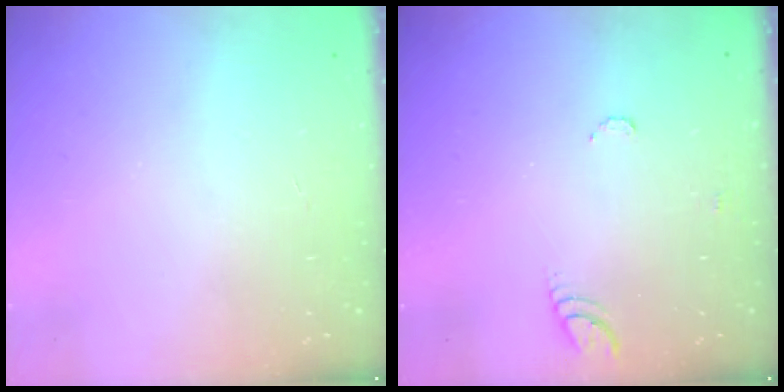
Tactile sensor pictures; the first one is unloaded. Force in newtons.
{"total": 6.3, "press": 6.3, "slide": 0.6}